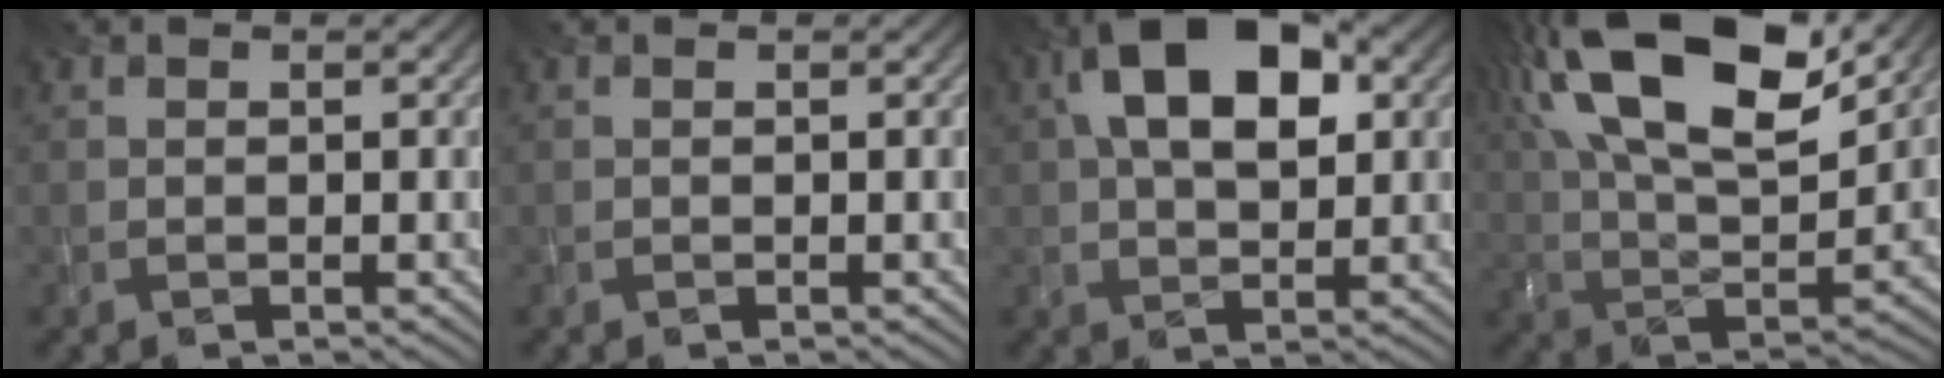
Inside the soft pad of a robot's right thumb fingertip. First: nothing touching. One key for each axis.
{"total": 0.0}
{"total": 12.3, "fx": 3.5, "fy": 6.7, "fz": 9.7, "tx": -0.181, "ty": 0.022, "tz": 0.052}
{"total": 20.1, "fx": 10.1, "fy": 8.8, "fz": 15.0, "tx": -0.304, "ty": 0.041, "tz": 0.152}